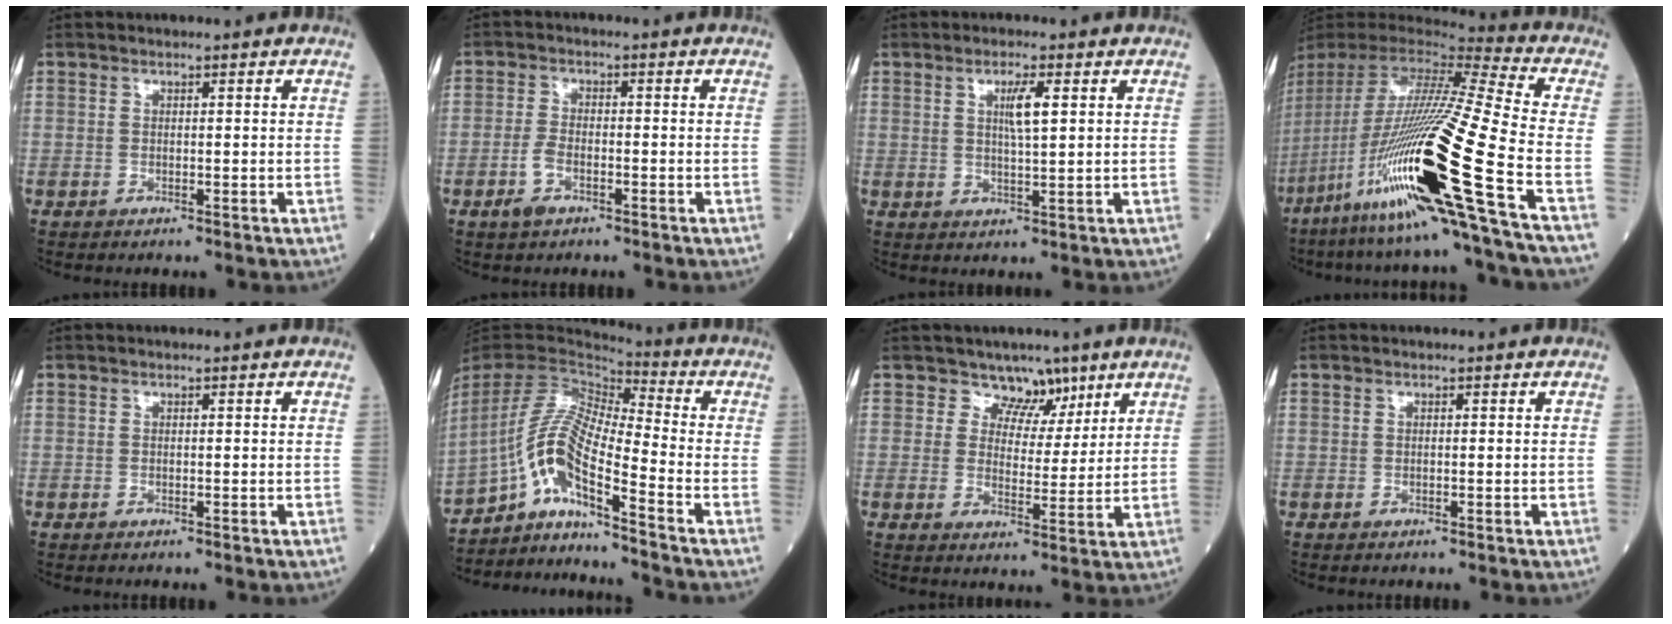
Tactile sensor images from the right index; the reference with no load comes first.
{"total": 3.4, "force": [-1.8, 1.5, 2.5], "torque": [-0.058, 0.001, -0.033]}
{"total": 2.5, "force": [1.1, -0.1, 2.2], "torque": [-0.045, -0.002, 0.022]}
{"total": 30.8, "force": [-12.0, 0.0, 28.4], "torque": [-0.543, -0.057, -0.226]}
{"total": 0.0}
{"total": 11.8, "force": [-7.3, 0.1, 9.2], "torque": [-0.192, 0.008, -0.136]}
{"total": 5.1, "force": [3.8, 3.4, 0.4], "torque": [0.009, -0.008, 0.057]}
{"total": 0.0}